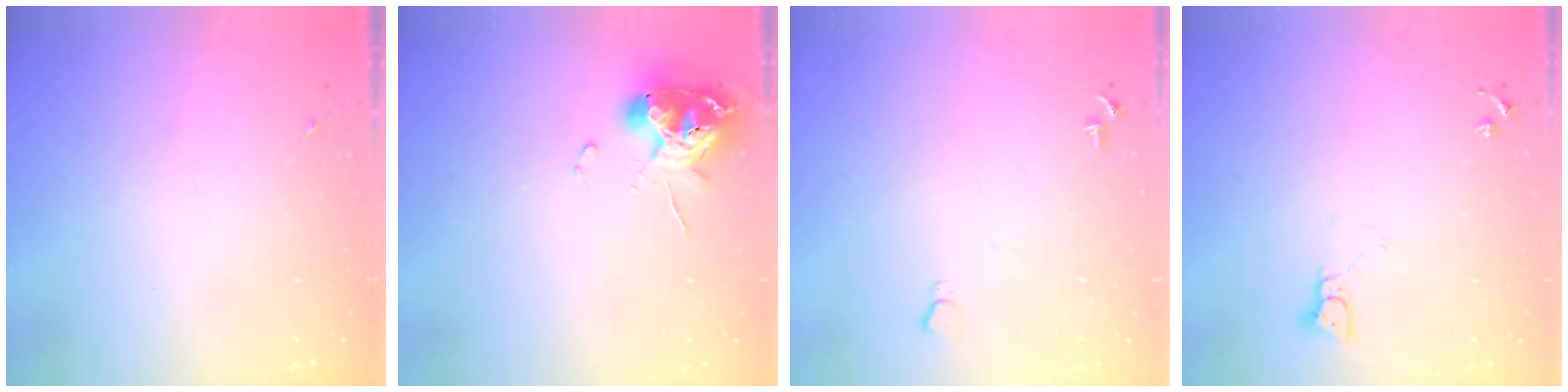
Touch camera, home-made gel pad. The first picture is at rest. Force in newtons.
{"total": 10.3, "press": 10.3, "slide": 1.3}
{"total": 5.8, "press": 5.8, "slide": 0.7}
{"total": 3.3, "press": 3.3, "slide": 0.1}